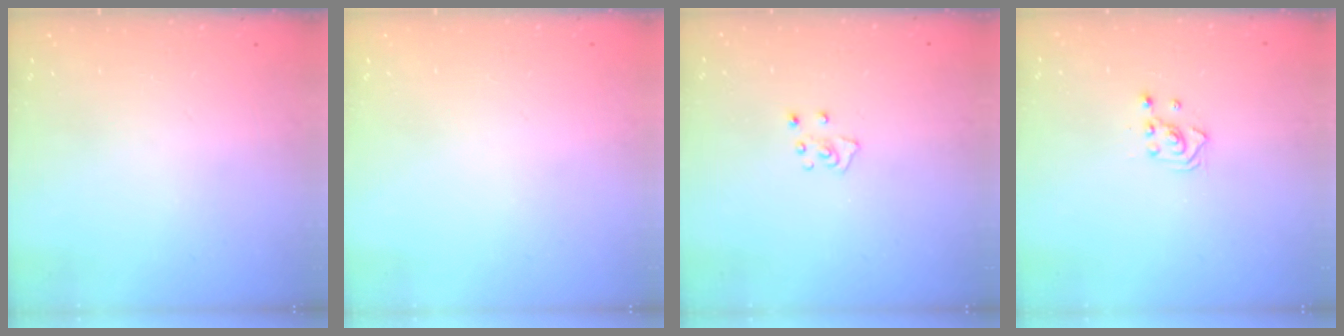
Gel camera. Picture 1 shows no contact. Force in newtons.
{"total": 0.0}
{"total": 5.0, "press": 5.0, "slide": 0.3}
{"total": 2.3, "press": 2.3, "slide": 0.3}